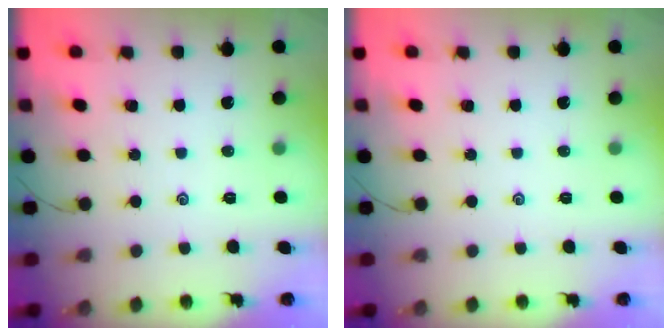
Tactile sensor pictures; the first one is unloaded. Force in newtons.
{"total": 0.0}